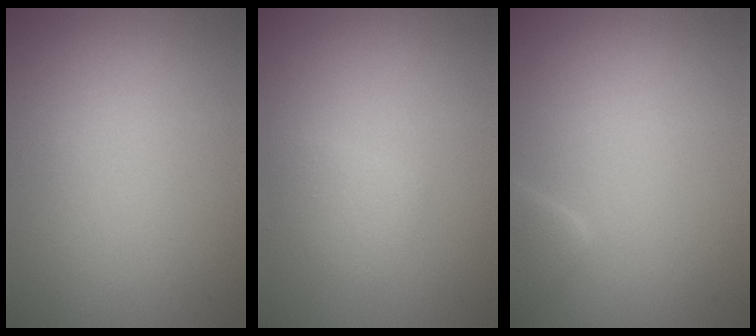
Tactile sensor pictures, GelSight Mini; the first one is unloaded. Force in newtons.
{"total": 1.5, "press": 1.5, "slide": 0.2}
{"total": 1.5, "press": 1.5, "slide": 0.1}